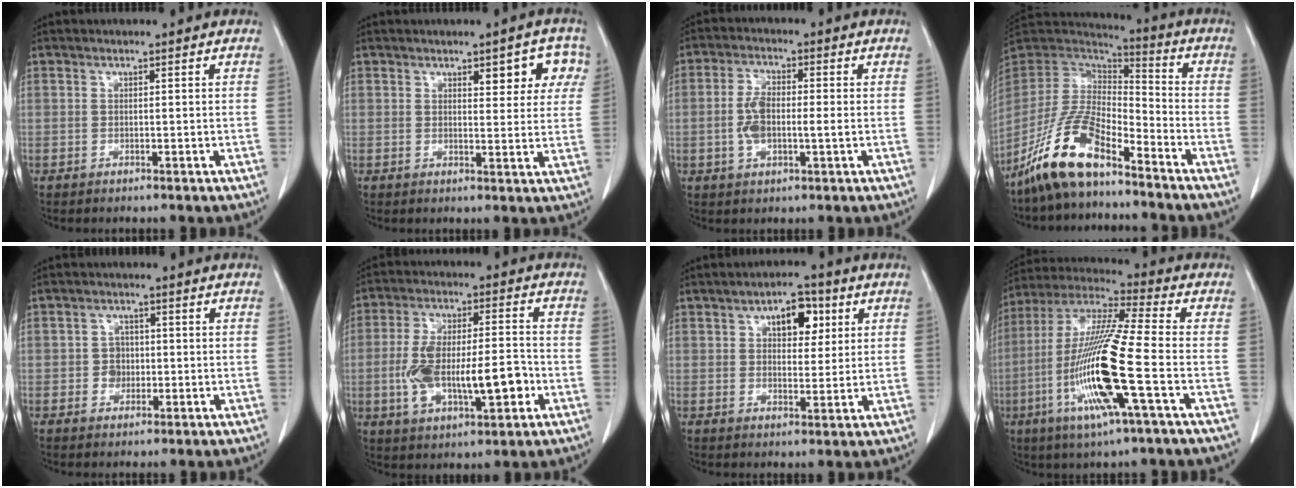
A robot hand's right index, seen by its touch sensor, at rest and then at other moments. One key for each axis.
{"total": 6.1, "fx": 2.9, "fy": 2.4, "fz": 4.9, "tx": -0.045, "ty": 0.012, "tz": 0.032}
{"total": 5.8, "fx": -0.5, "fy": 2.2, "fz": 5.4, "tx": -0.116, "ty": 0.009, "tz": -0.009}
{"total": 14.1, "fx": -9.9, "fy": 3.8, "fz": 9.3, "tx": -0.192, "ty": 0.001, "tz": -0.190}
{"total": 3.2, "fx": -0.5, "fy": 2.9, "fz": 1.3, "tx": -0.016, "ty": 0.009, "tz": -0.005}
{"total": 13.5, "fx": -3.0, "fy": 4.5, "fz": 12.4, "tx": -0.231, "ty": 0.015, "tz": -0.040}
{"total": 6.4, "fx": 2.6, "fy": 3.2, "fz": 4.8, "tx": -0.069, "ty": 0.012, "tz": 0.040}
{"total": 17.8, "fx": -5.0, "fy": 0.4, "fz": 17.1, "tx": -0.354, "ty": -0.015, "tz": -0.100}